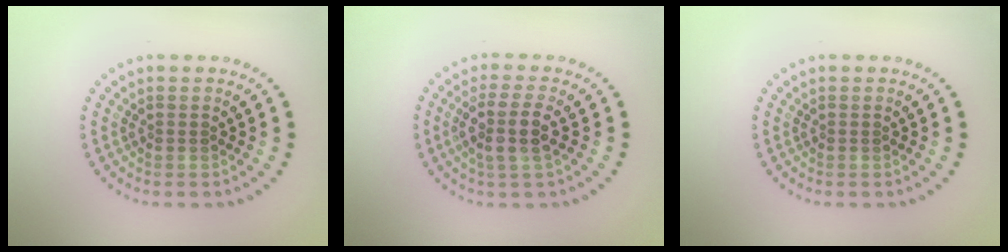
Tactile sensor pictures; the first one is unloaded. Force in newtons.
{"total": 3.3, "press": 2.9, "slide": 1.6}
{"total": 0.0}